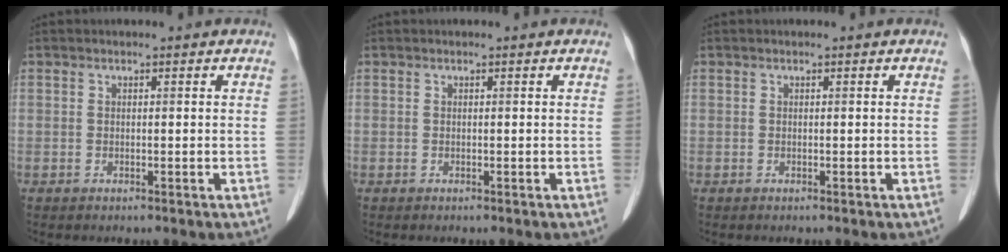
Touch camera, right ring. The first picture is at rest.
{"total": 0.0}
{"total": 0.0}